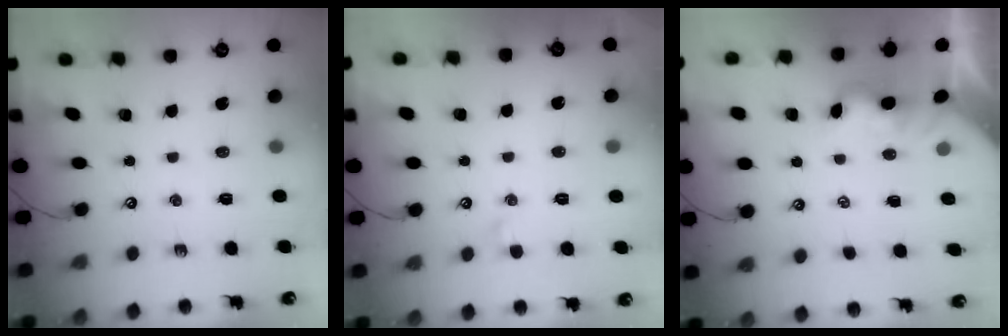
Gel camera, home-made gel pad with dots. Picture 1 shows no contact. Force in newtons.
{"total": 0.8, "press": 0.8, "slide": 0.1}
{"total": 2.0, "press": 2.0, "slide": 0.5}